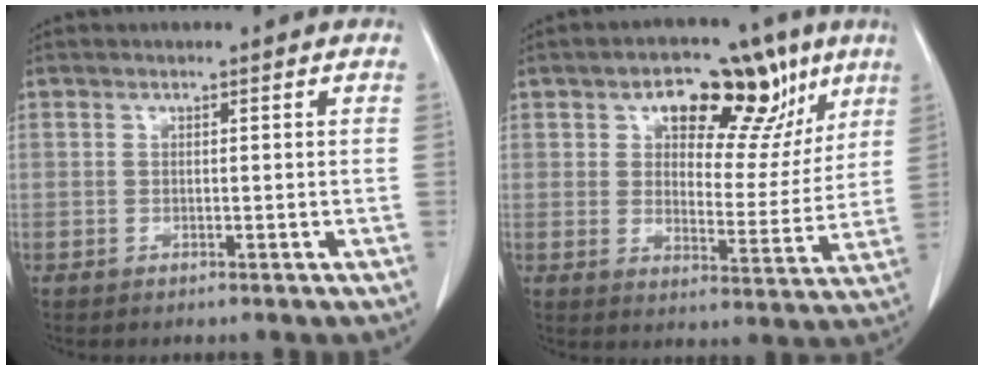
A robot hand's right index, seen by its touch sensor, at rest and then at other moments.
{"total": 14.1, "force": [7.6, 7.4, 9.3], "torque": [-0.109, 0.021, 0.113]}